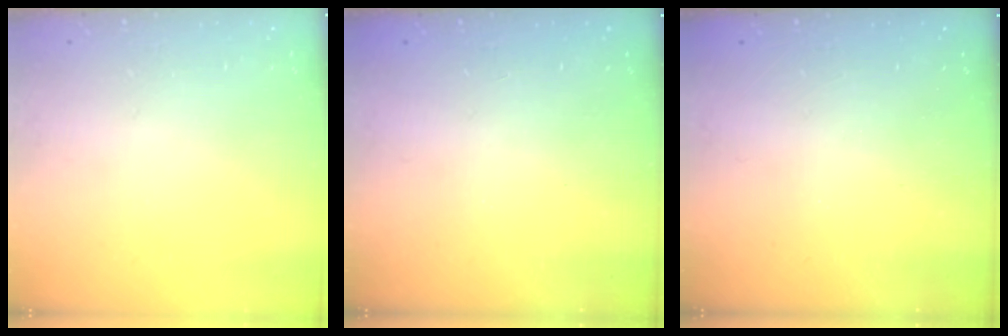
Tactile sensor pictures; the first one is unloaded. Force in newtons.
{"total": 2.4, "press": 2.3, "slide": 0.7}
{"total": 2.3, "press": 2.1, "slide": 0.8}